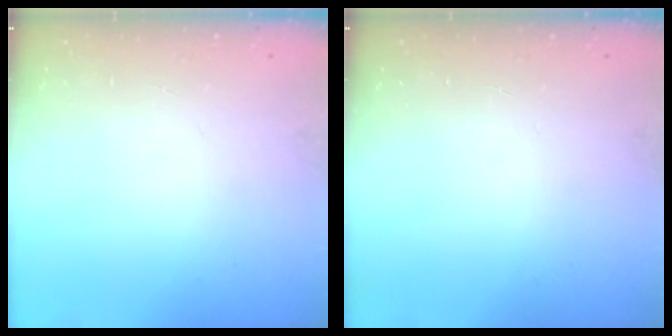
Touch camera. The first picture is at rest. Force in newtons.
{"total": 0.0}